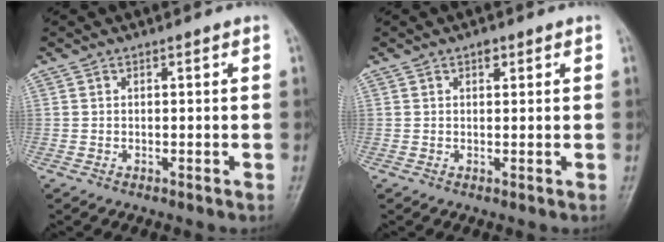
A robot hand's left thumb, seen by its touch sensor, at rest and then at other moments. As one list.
[{"total": 1.5, "force": [0.8, 0.9, 0.9], "torque": [-0.006, -0.001, 0.009]}]